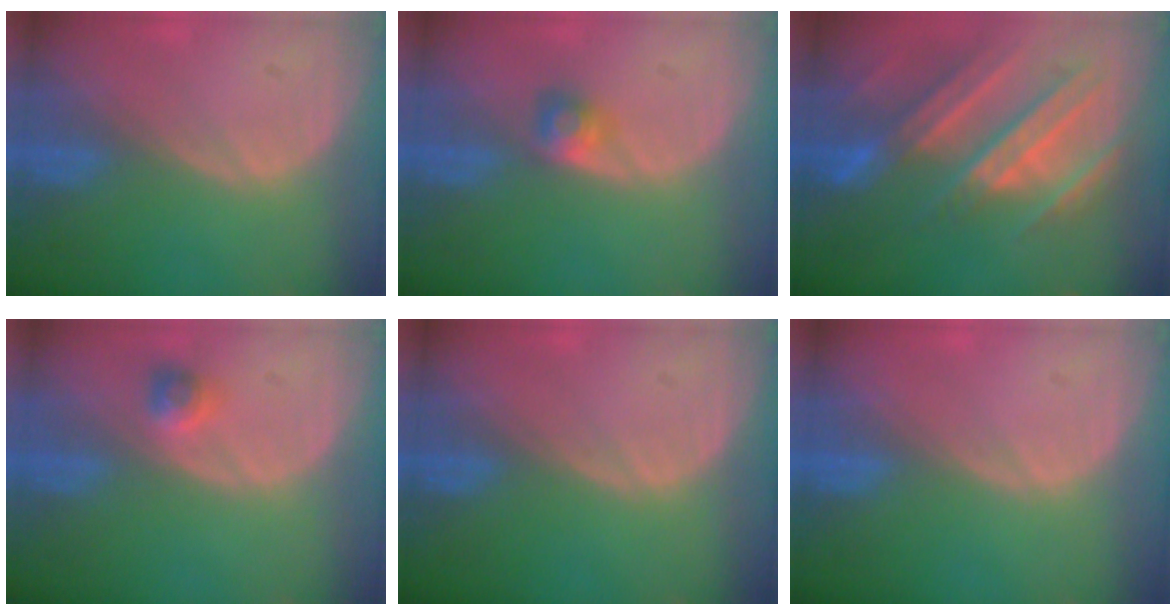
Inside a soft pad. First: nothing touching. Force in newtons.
{"total": 2.5, "press": 2.4, "slide": 0.7}
{"total": 10.8, "press": 9.7, "slide": 4.7}
{"total": 2.3, "press": 2.0, "slide": 1.1}
{"total": 0.0}
{"total": 0.0}